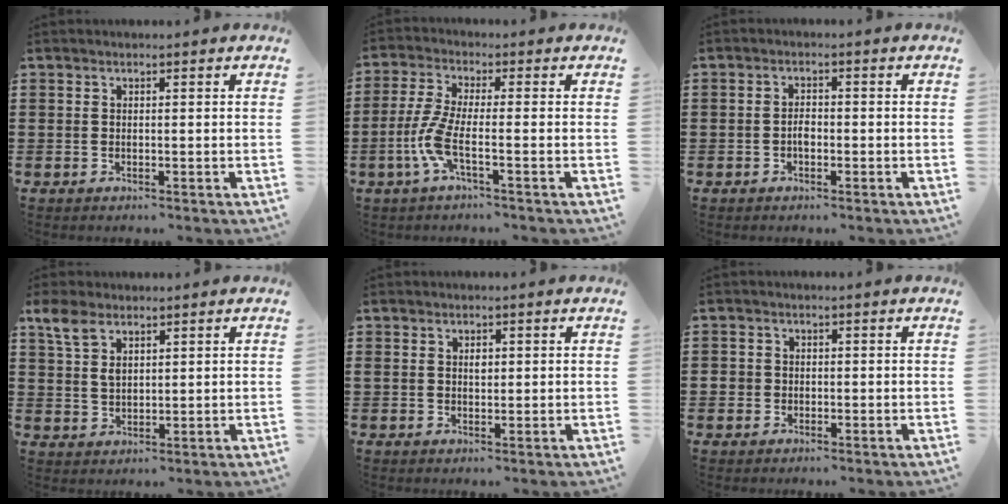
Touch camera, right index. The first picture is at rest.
{"total": 6.1, "force": [-2.4, 1.2, 5.5], "torque": [-0.137, -0.016, -0.053]}
{"total": 1.8, "force": [-0.6, 1.0, 1.4], "torque": [-0.027, 0.003, -0.012]}
{"total": 5.1, "force": [3.0, 2.8, 3.1], "torque": [-0.072, 0.011, 0.056]}
{"total": 1.5, "force": [0.4, 0.9, 1.1], "torque": [-0.016, 0.002, 0.005]}
{"total": 1.5, "force": [-0.5, 1.4, 0.4], "torque": [-0.011, 0.004, -0.012]}